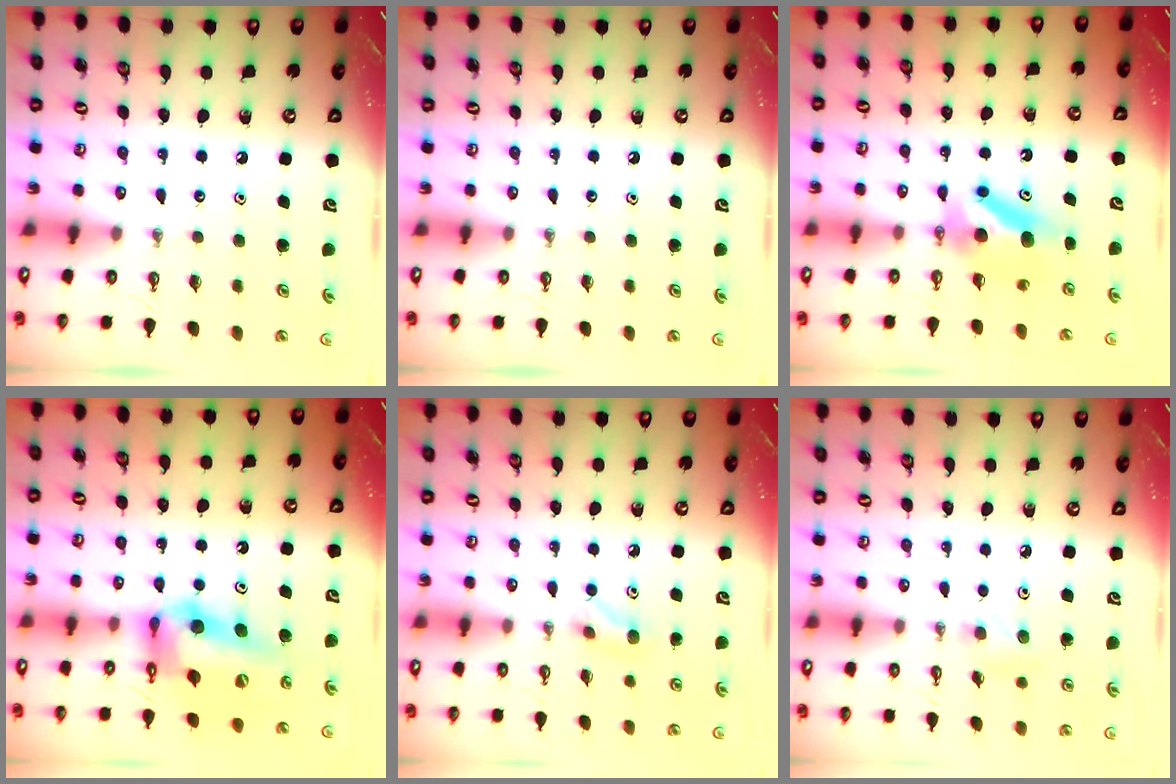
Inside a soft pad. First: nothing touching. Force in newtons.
{"total": 0.0}
{"total": 7.5, "press": 7.0, "slide": 2.8}
{"total": 14.7, "press": 13.8, "slide": 5.0}
{"total": 5.7, "press": 5.5, "slide": 1.5}
{"total": 9.0, "press": 5.2, "slide": 7.4}